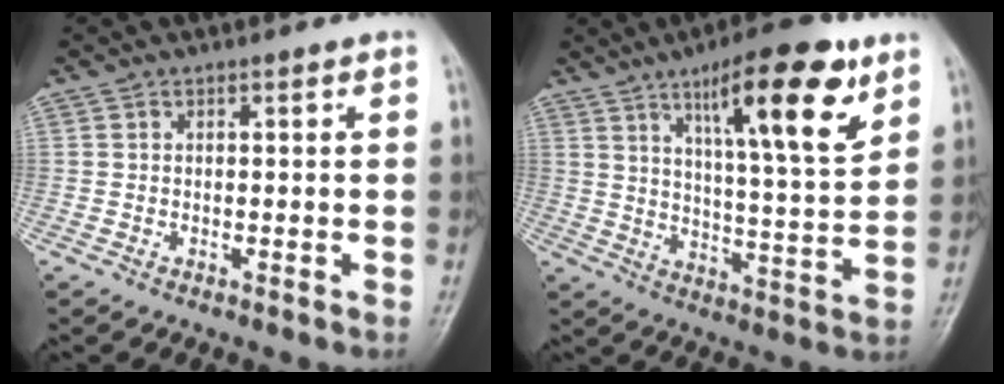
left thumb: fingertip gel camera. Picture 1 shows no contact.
{"total": 17.4, "force": [9.5, 4.0, 14.0], "torque": [-0.193, -0.044, 0.148]}